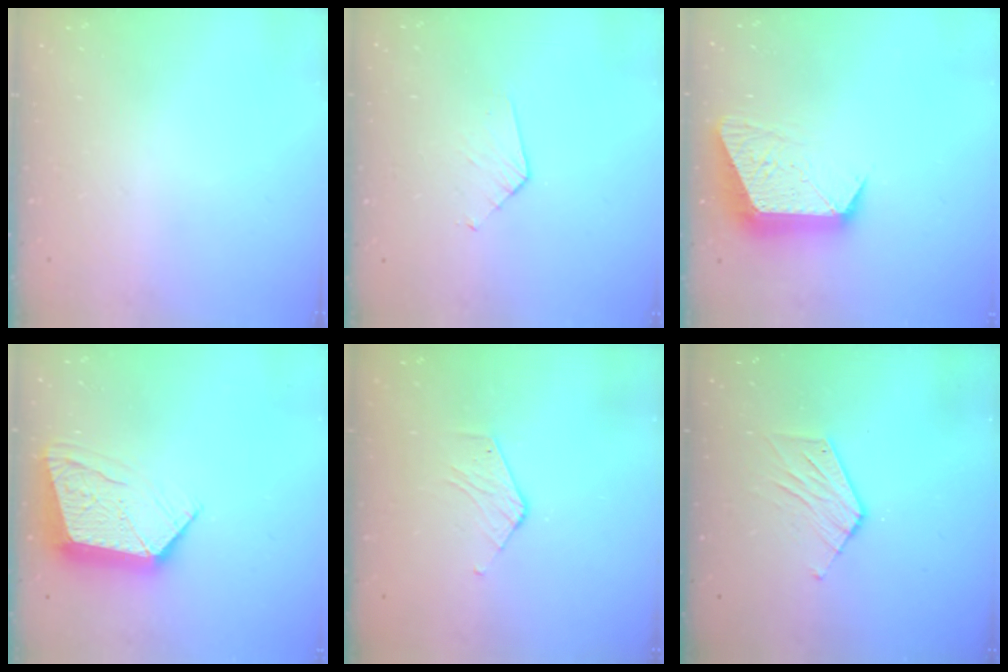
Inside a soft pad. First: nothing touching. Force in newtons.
{"total": 3.6, "press": 3.6, "slide": 0.3}
{"total": 12.1, "press": 12.1, "slide": 1.0}
{"total": 12.8, "press": 12.8, "slide": 0.9}
{"total": 3.8, "press": 3.8, "slide": 0.3}
{"total": 6.4, "press": 6.4, "slide": 0.4}